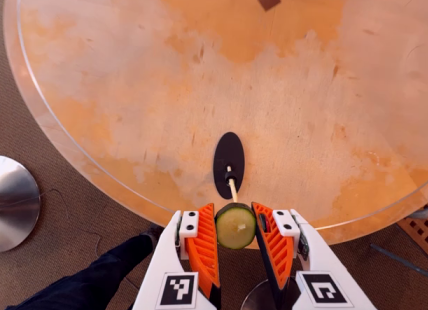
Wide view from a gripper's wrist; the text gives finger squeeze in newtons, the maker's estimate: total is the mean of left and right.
{"total": 8.0, "left": 8.0, "right": 8.0}